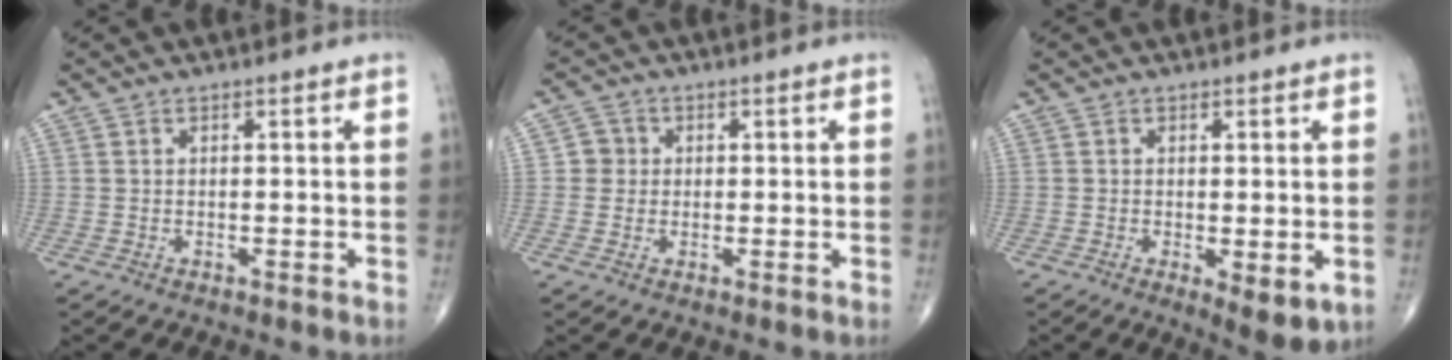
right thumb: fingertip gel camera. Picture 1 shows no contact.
{"total": 2.8, "force": [0.2, 2.7, 0.5], "torque": [0.012, 0.006, -0.002]}
{"total": 5.1, "force": [-1.1, 1.8, 4.7], "torque": [-0.070, -0.017, -0.013]}